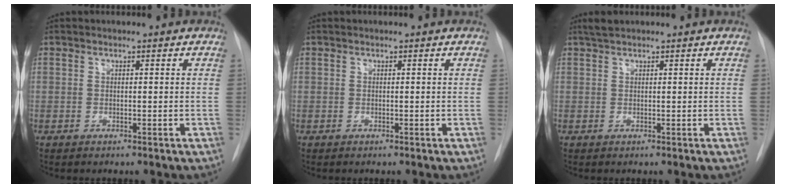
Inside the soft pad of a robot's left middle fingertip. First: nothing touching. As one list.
[{"total": 0.0}, {"total": 1.5, "force": [1.3, 0.2, 0.7], "torque": [-0.019, 0.009, 0.027]}]